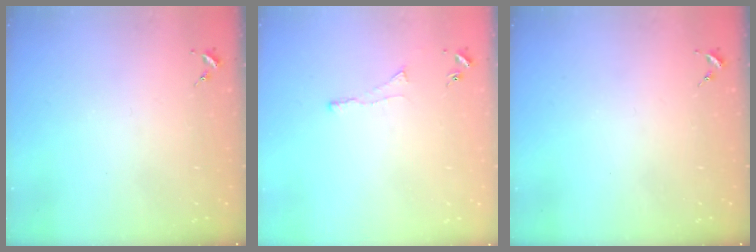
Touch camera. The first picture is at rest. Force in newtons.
{"total": 2.9, "press": 2.8, "slide": 0.7}
{"total": 0.0}